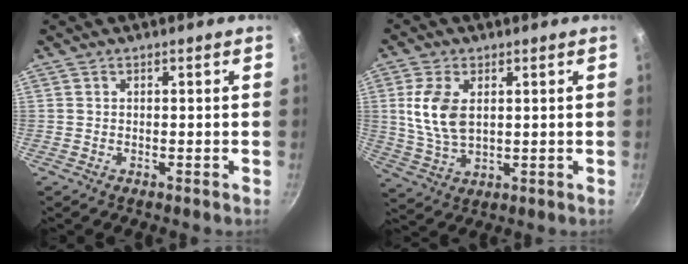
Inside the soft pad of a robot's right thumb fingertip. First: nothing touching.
{"total": 9.4, "force": [1.9, 5.4, 7.4], "torque": [-0.148, -0.014, 0.042]}